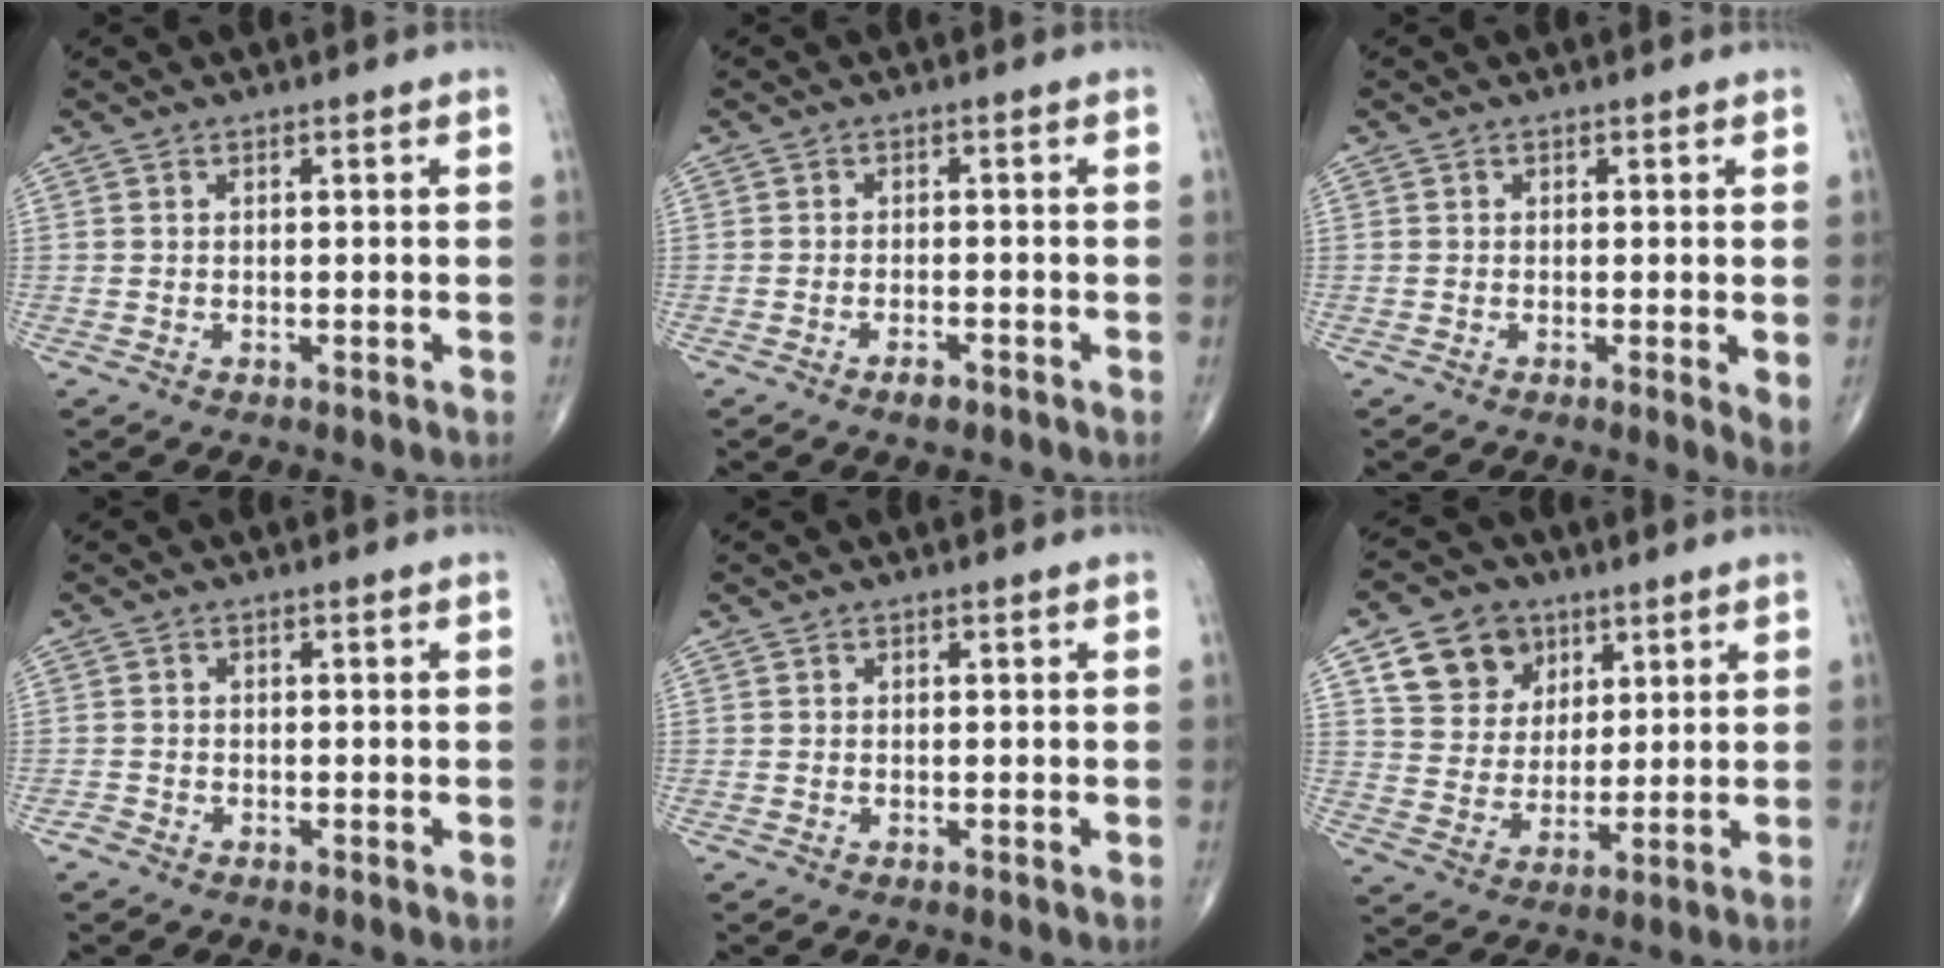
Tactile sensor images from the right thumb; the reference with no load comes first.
{"total": 2.2, "force": [-1.5, 0.7, 1.4], "torque": [-0.025, 0.004, -0.027]}
{"total": 2.1, "force": [-0.3, 0.4, 2.1], "torque": [-0.031, -0.008, -0.009]}
{"total": 1.0, "force": [-0.7, 0.6, 0.4], "torque": [-0.006, -0.002, -0.022]}
{"total": 0.0}
{"total": 11.5, "force": [5.7, 9.2, 4.1], "torque": [-0.042, -0.018, 0.105]}